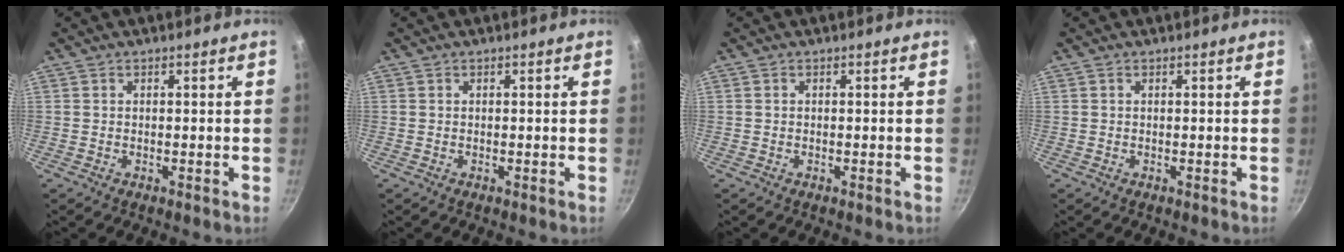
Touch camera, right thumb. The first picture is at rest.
{"total": 0.0}
{"total": 0.0}
{"total": 0.0}